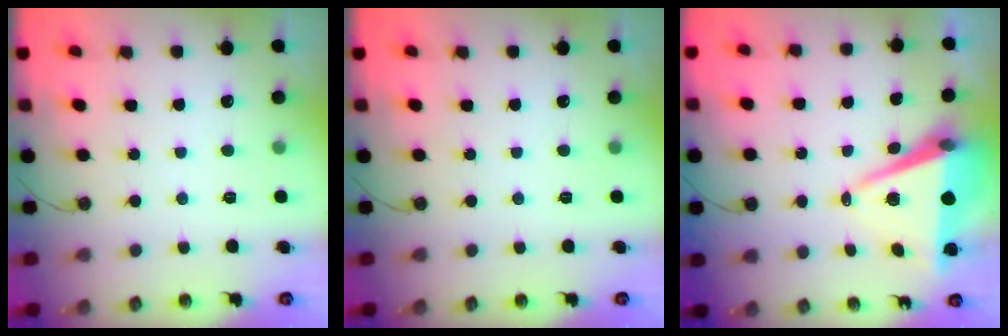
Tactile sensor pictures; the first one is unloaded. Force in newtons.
{"total": 0.0}
{"total": 9.1, "press": 8.1, "slide": 4.1}